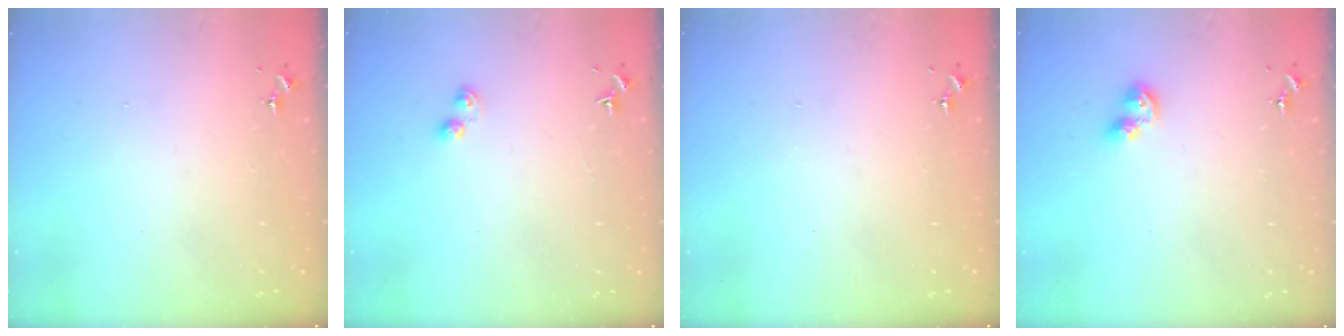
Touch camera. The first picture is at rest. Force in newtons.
{"total": 2.9, "press": 2.9, "slide": 0.4}
{"total": 0.0}
{"total": 6.2, "press": 6.2, "slide": 0.6}